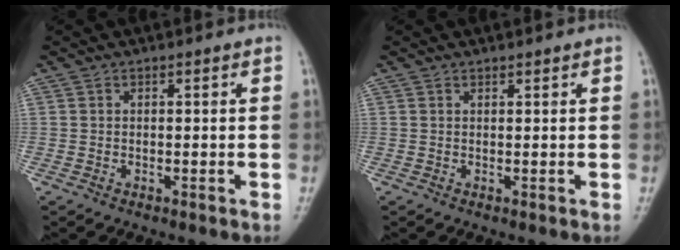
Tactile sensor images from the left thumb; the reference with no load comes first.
{"total": 0.5, "force": [0.5, 0.1, 0.2], "torque": [-0.004, -0.002, 0.007]}